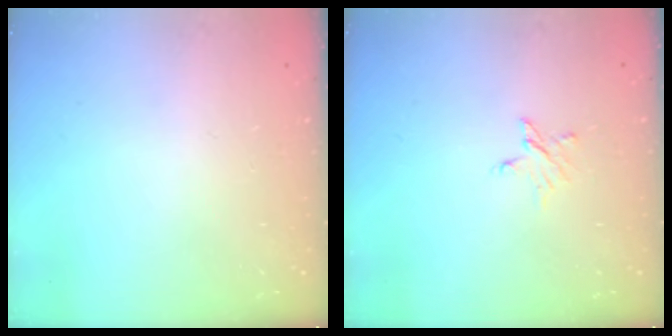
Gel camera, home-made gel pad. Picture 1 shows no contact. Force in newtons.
{"total": 2.5, "press": 2.5, "slide": 0.2}